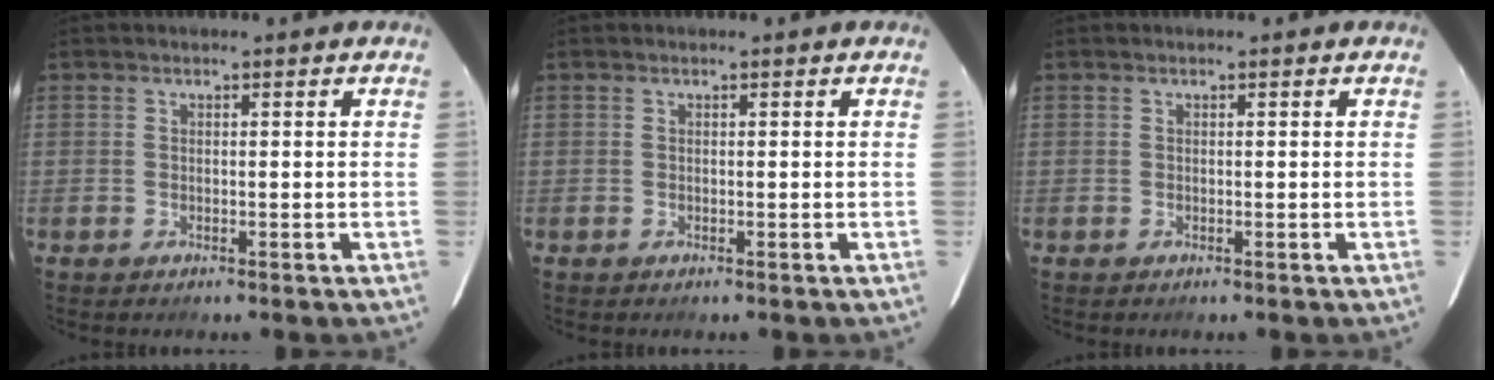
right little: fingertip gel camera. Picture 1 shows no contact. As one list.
[{"total": 0.0}, {"total": 0.0}]